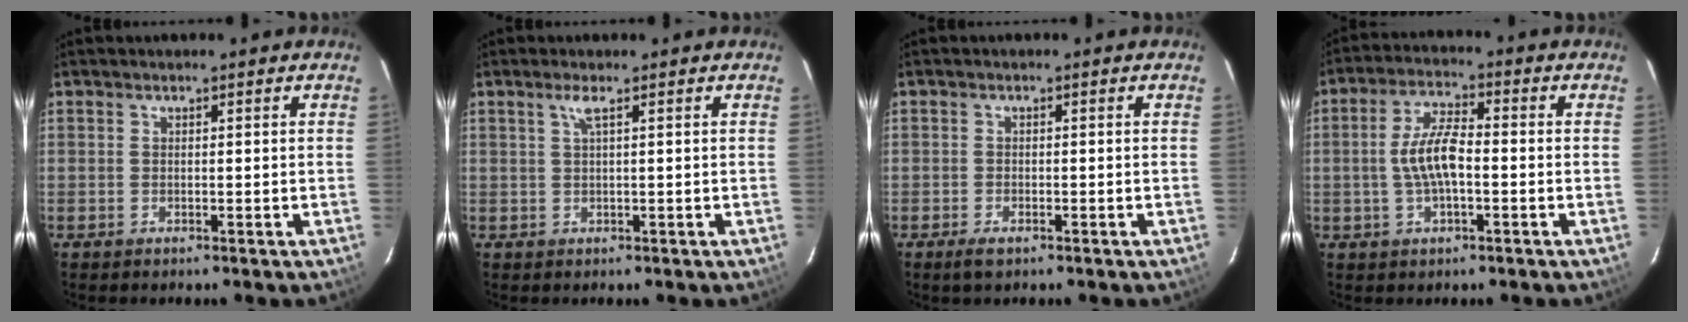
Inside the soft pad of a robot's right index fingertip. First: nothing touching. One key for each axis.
{"total": 1.5, "fx": 0.6, "fy": -0.4, "fz": 1.3, "tx": -0.022, "ty": 0.004, "tz": 0.012}
{"total": 2.3, "fx": -1.5, "fy": 1.0, "fz": 1.5, "tx": -0.035, "ty": -0.006, "tz": -0.027}
{"total": 7.6, "fx": -1.2, "fy": 2.8, "fz": 6.9, "tx": -0.138, "ty": 0.010, "tz": -0.023}